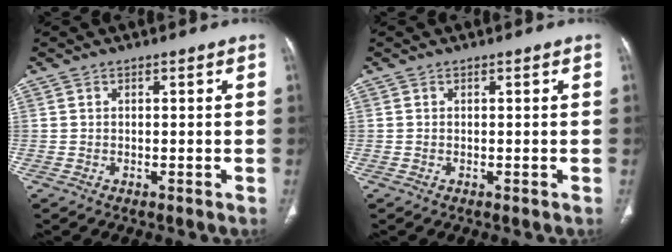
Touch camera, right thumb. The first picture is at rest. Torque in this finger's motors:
{"motor_torque": [-0.15, 0.03, 0.32, 0.19, -0.01]}